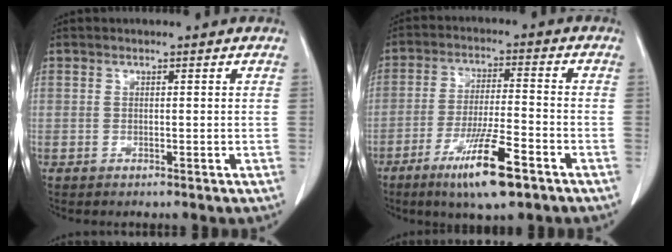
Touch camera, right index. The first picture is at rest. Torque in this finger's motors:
{"motor_torque": [1.30, -0.84, 0.31, 0.09]}